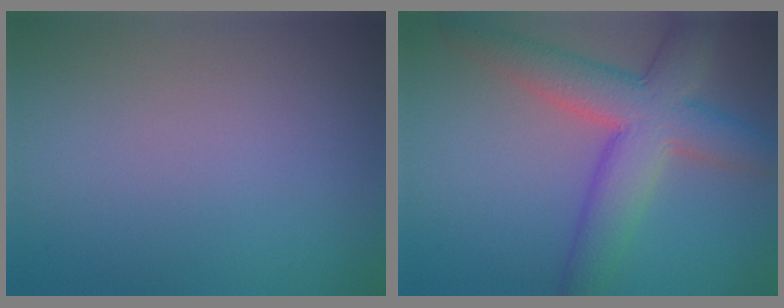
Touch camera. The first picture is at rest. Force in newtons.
{"total": 7.8, "press": 7.8, "slide": 0.3}